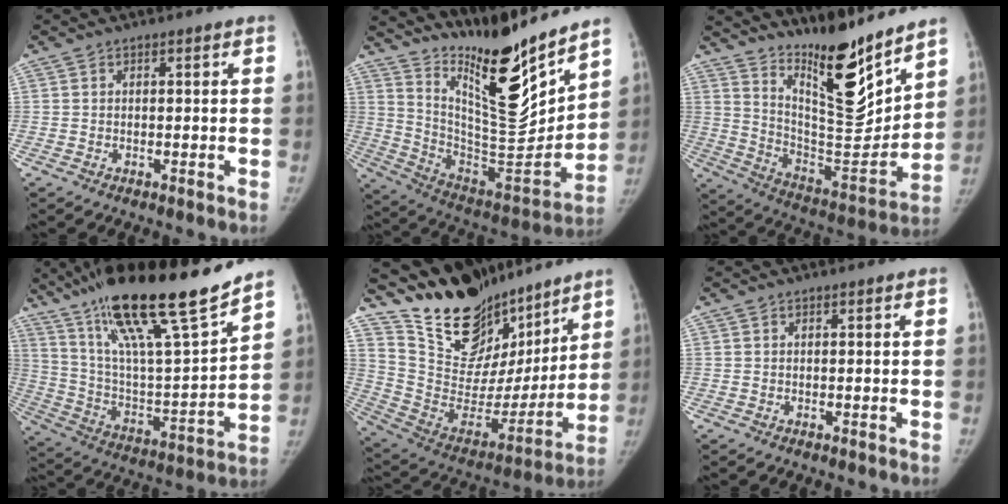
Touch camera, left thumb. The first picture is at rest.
{"total": 21.2, "force": [16.9, 3.5, 12.3], "torque": [-0.151, -0.134, 0.294]}
{"total": 18.8, "force": [14.5, 4.5, 11.1], "torque": [-0.130, -0.125, 0.250]}
{"total": 27.1, "force": [19.4, 3.8, 18.5], "torque": [-0.299, -0.066, 0.342]}
{"total": 24.4, "force": [19.9, 10.7, 9.1], "torque": [-0.111, -0.108, 0.337]}
{"total": 0.0}